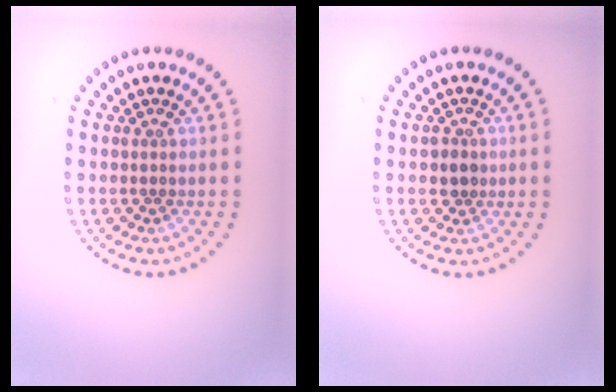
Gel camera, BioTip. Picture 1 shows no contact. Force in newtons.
{"total": 1.6, "press": 1.4, "slide": 0.7}